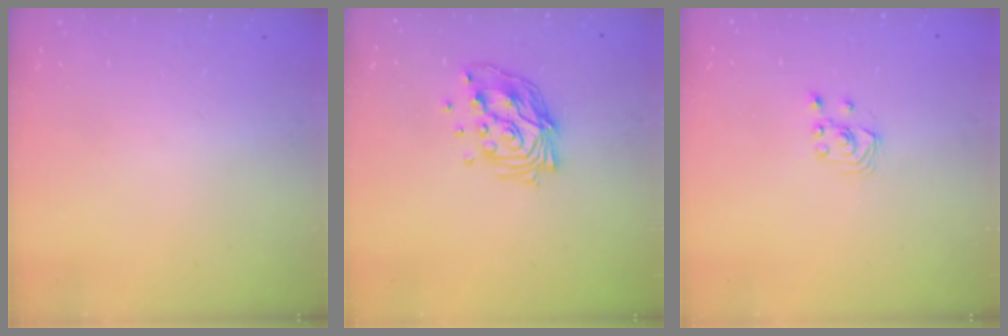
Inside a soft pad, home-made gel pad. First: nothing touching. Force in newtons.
{"total": 13.1, "press": 13.1, "slide": 1.2}
{"total": 1.8, "press": 1.8, "slide": 0.2}